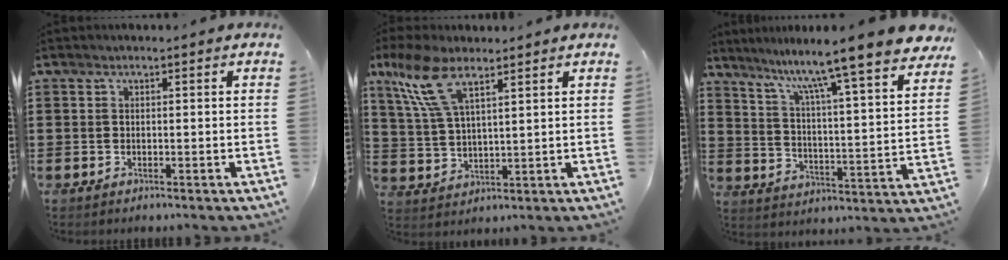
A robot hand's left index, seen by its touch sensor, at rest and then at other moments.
{"total": 9.4, "force": [6.2, 2.9, 6.4], "torque": [-0.147, -0.002, 0.113]}
{"total": 9.8, "force": [8.4, -1.5, 4.8], "torque": [-0.107, -0.079, 0.128]}